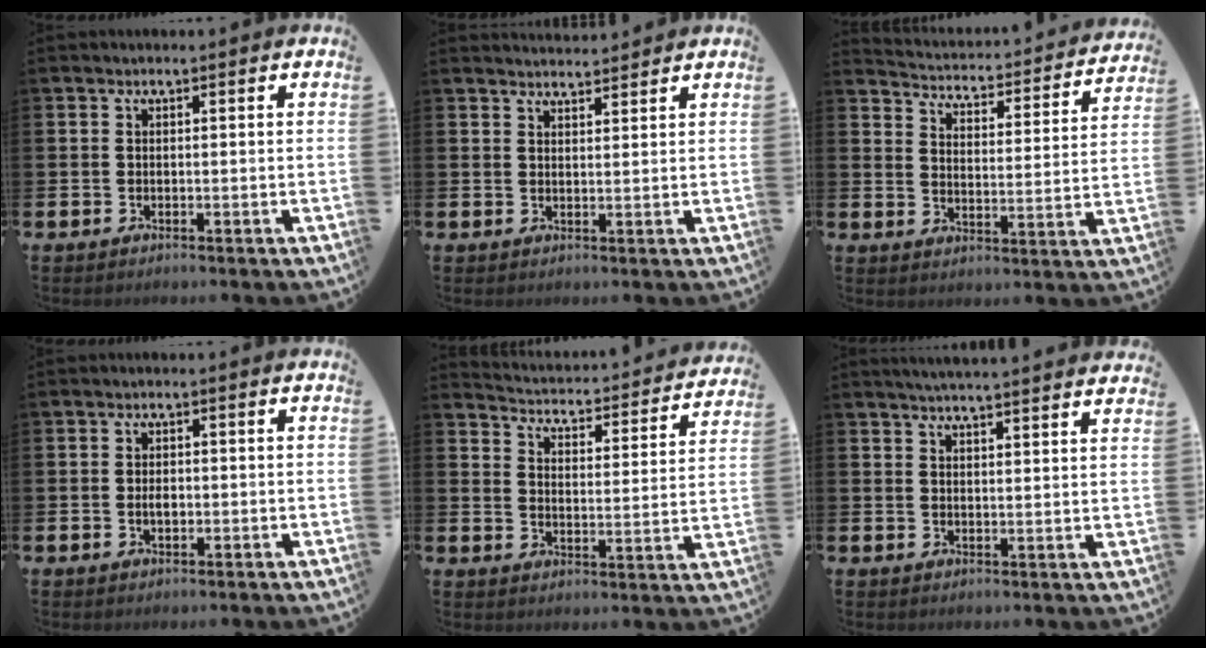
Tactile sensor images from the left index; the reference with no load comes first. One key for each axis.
{"total": 2.6, "fx": 2.6, "fy": 0.2, "fz": 0.0, "tx": -0.003, "ty": -0.014, "tz": 0.046}
{"total": 3.3, "fx": 3.2, "fy": 0.8, "fz": 0.5, "tx": -0.033, "ty": -0.037, "tz": 0.046}
{"total": 1.7, "fx": -0.1, "fy": 1.0, "fz": 1.3, "tx": -0.020, "ty": 0.002, "tz": -0.005}
{"total": 3.2, "fx": 3.1, "fy": 0.7, "fz": 0.4, "tx": -0.031, "ty": -0.037, "tz": 0.044}
{"total": 4.3, "fx": 4.2, "fy": -0.8, "fz": 0.4, "tx": -0.012, "ty": -0.024, "tz": 0.074}